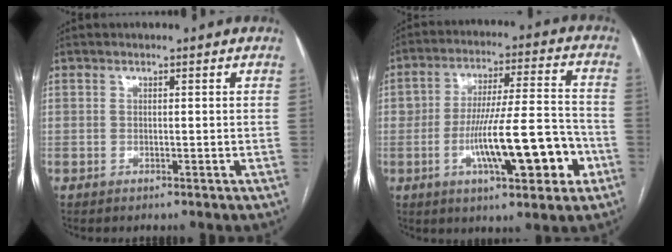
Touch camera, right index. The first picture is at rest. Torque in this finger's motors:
{"motor_torque": [1.46, -0.66, 0.39, 0.08]}